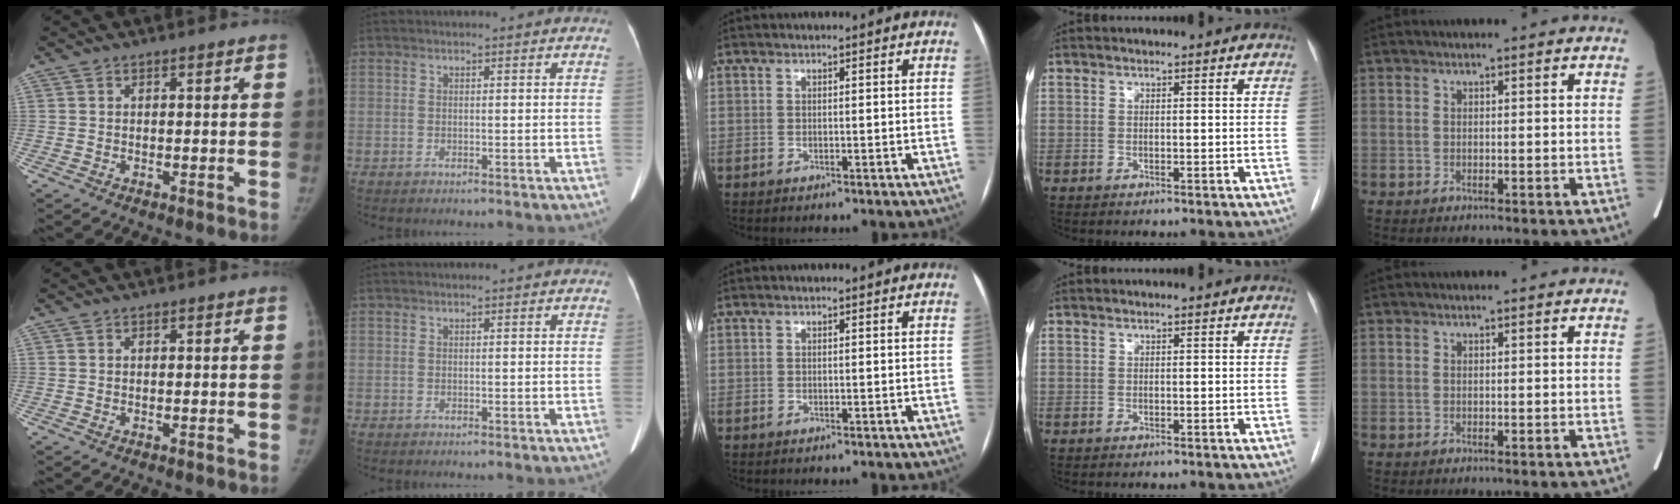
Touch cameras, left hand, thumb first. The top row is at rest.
{}